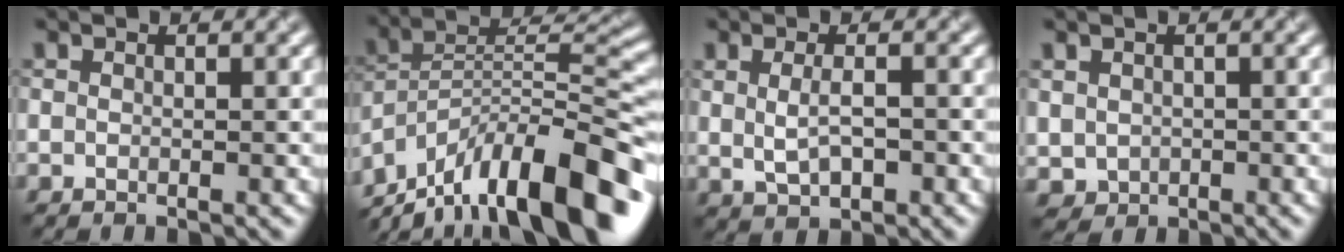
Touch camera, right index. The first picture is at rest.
{"total": 15.7, "force": [-11.3, 4.4, 9.9], "torque": [-0.178, 0.031, -0.197]}
{"total": 2.7, "force": [0.3, 1.2, 2.3], "torque": [-0.050, -0.007, 0.009]}
{"total": 1.9, "force": [0.1, 1.8, 0.5], "torque": [-0.015, -0.005, 0.004]}